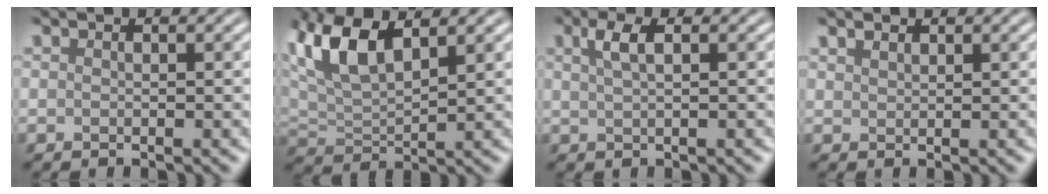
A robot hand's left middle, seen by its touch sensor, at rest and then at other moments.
{"total": 7.1, "force": [3.9, 3.1, 5.1], "torque": [-0.119, 0.016, 0.072]}
{"total": 2.3, "force": [0.9, 0.8, 2.0], "torque": [-0.035, 0.003, 0.018]}
{"total": 0.9, "force": [0.8, 0.3, 0.3], "torque": [-0.011, -0.001, 0.021]}